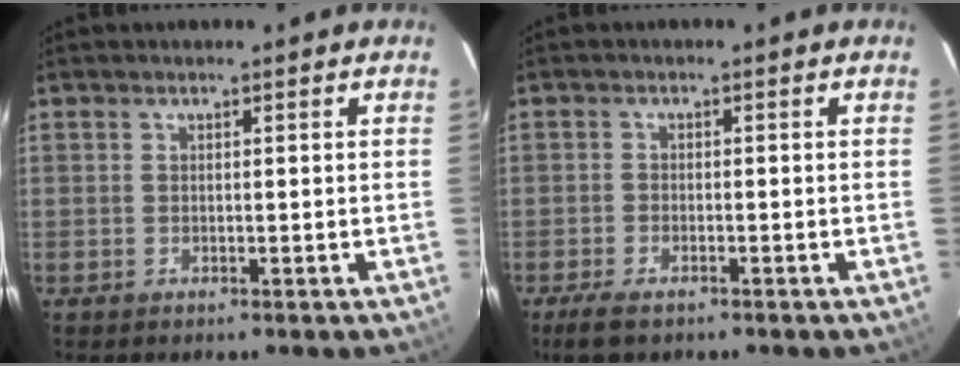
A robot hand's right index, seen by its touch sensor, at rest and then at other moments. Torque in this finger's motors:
{"motor_torque": [0.28, -0.22, 0.07, 0.01]}